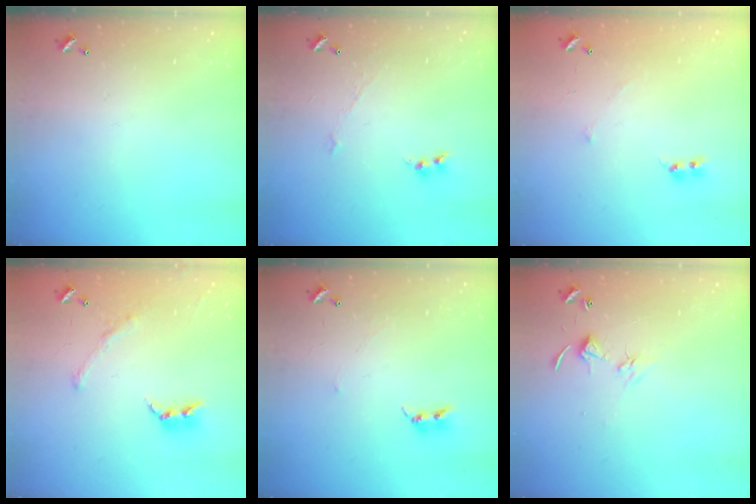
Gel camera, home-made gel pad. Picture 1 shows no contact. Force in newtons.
{"total": 1.9, "press": 1.8, "slide": 0.4}
{"total": 6.3, "press": 6.3, "slide": 0.4}
{"total": 1.5, "press": 1.0, "slide": 1.2}
{"total": 2.4, "press": 2.4, "slide": 0.2}
{"total": 4.2, "press": 4.2, "slide": 0.5}